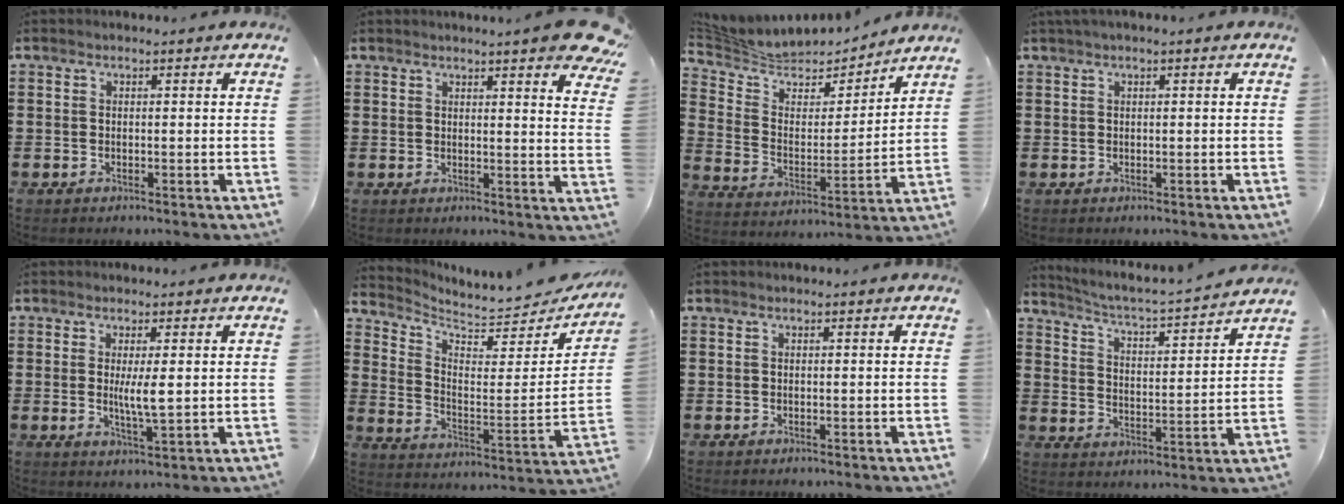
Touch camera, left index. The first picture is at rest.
{"total": 5.4, "force": [4.7, -0.4, 2.7], "torque": [-0.043, -0.024, 0.080]}
{"total": 6.0, "force": [5.5, 2.3, 0.7], "torque": [-0.052, -0.041, 0.092]}
{"total": 0.8, "force": [0.3, -0.1, 0.7], "torque": [-0.012, -0.002, 0.007]}
{"total": 4.1, "force": [0.6, 0.4, 4.0], "torque": [-0.075, -0.004, 0.008]}
{"total": 5.0, "force": [4.9, 0.9, 1.0], "torque": [-0.042, -0.049, 0.078]}
{"total": 0.0}
{"total": 3.0, "force": [2.8, -0.3, 1.0], "torque": [-0.037, -0.035, 0.037]}